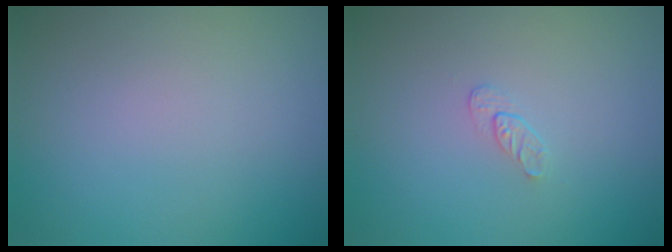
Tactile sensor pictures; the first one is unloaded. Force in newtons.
{"total": 0.8, "press": 0.5, "slide": 0.7}